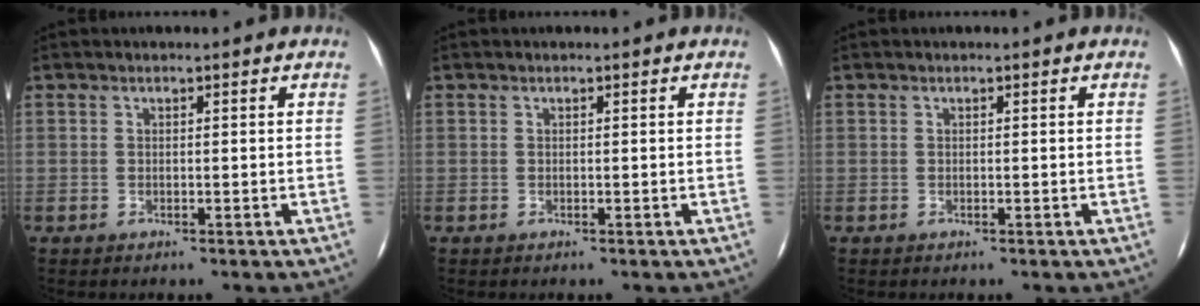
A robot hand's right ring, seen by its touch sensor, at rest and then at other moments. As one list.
[{"total": 0.0}, {"total": 0.0}]